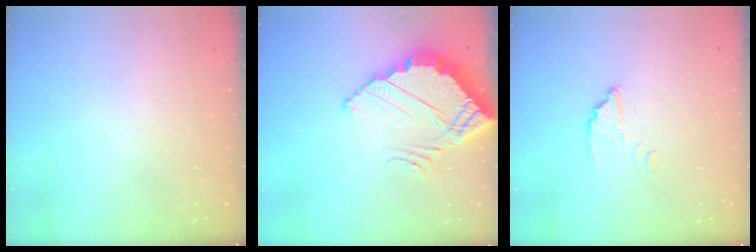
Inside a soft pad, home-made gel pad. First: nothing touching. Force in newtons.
{"total": 6.3, "press": 6.3, "slide": 0.4}
{"total": 2.8, "press": 2.8, "slide": 0.1}